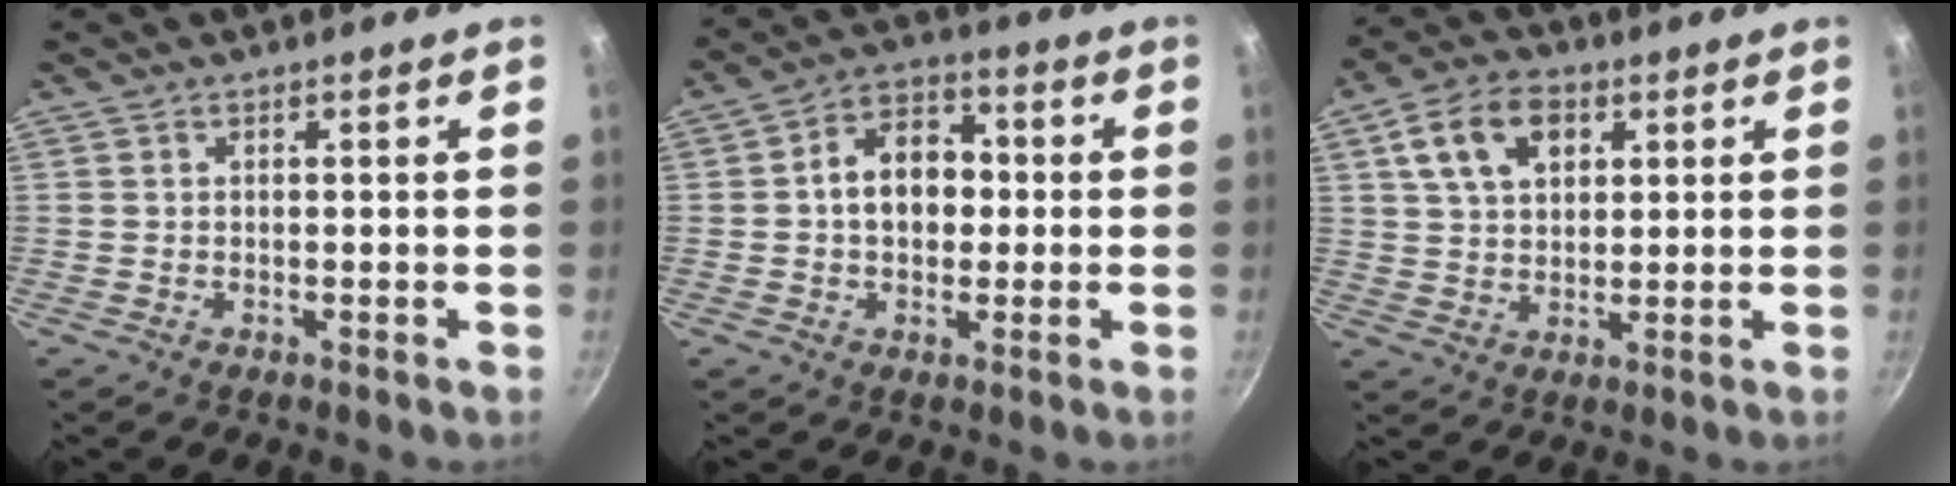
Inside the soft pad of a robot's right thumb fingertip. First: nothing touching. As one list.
[{"total": 10.6, "force": [0.3, 7.8, 7.2], "torque": [-0.075, 0.024, -0.008]}, {"total": 10.9, "force": [4.0, 7.2, 7.1], "torque": [-0.108, 0.004, 0.068]}]